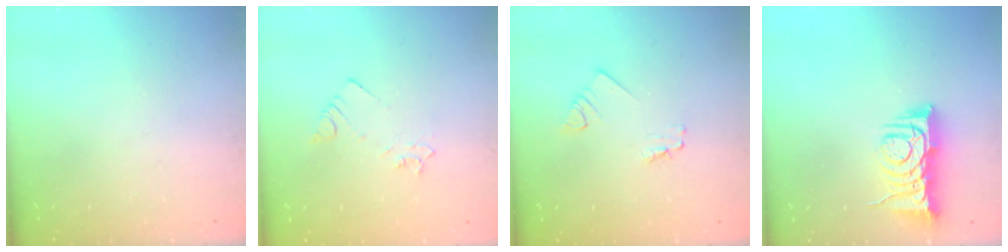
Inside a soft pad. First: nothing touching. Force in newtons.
{"total": 2.5, "press": 2.5, "slide": 0.3}
{"total": 1.2, "press": 1.2, "slide": 0.0}
{"total": 8.8, "press": 8.8, "slide": 0.4}